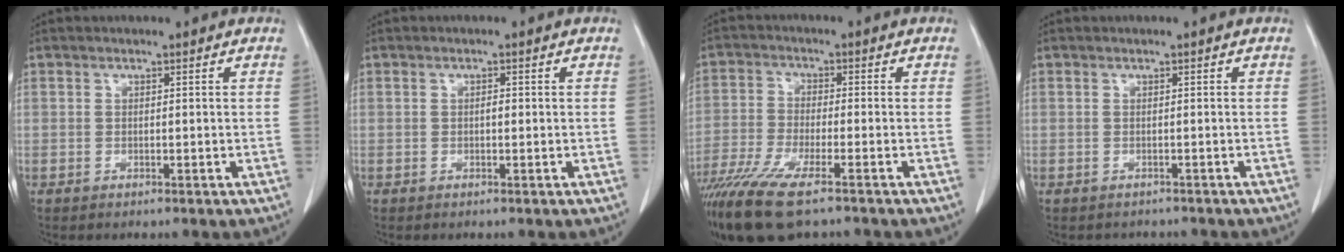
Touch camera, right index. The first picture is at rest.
{"total": 0.7, "force": [-0.1, 0.3, 0.7], "torque": [-0.013, 0.001, -0.001]}
{"total": 13.5, "force": [-9.7, 2.5, 9.1], "torque": [-0.185, -0.034, -0.172]}
{"total": 3.1, "force": [-2.8, 1.5, 0.3], "torque": [-0.008, 0.001, -0.036]}